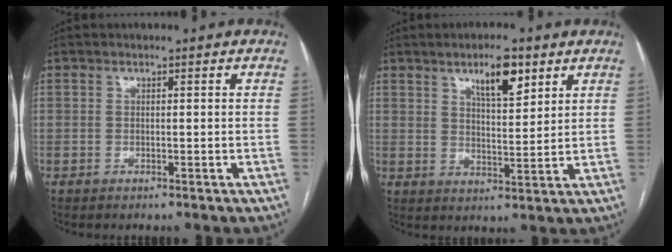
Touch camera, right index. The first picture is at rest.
{"total": 7.4, "force": [4.4, 1.7, 5.6], "torque": [-0.098, -0.002, 0.077]}